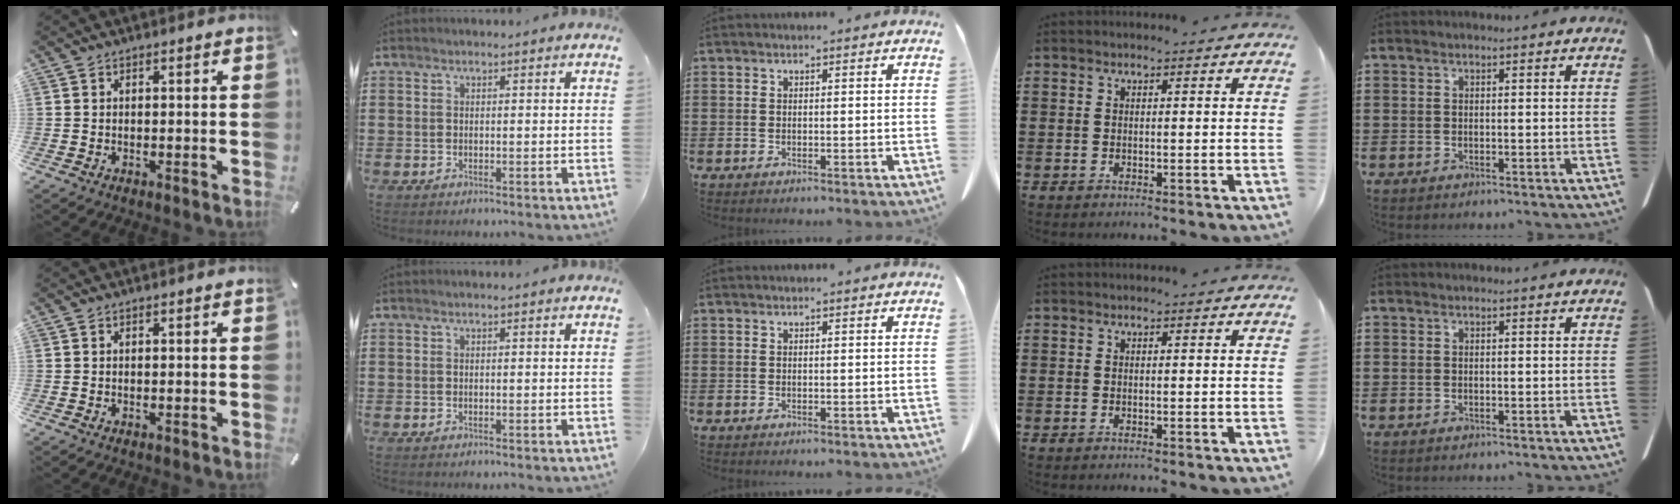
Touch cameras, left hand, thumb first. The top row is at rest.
{}